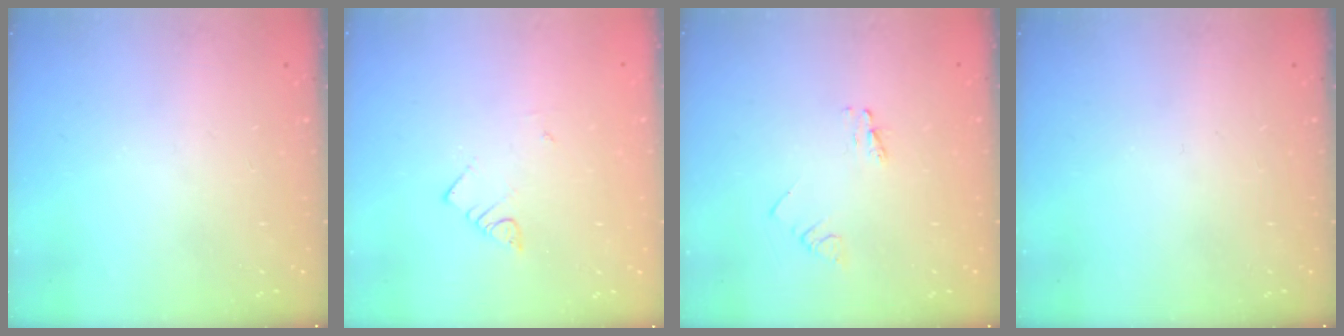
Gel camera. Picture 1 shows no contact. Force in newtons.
{"total": 3.1, "press": 3.1, "slide": 0.2}
{"total": 2.6, "press": 2.6, "slide": 0.4}
{"total": 0.0}